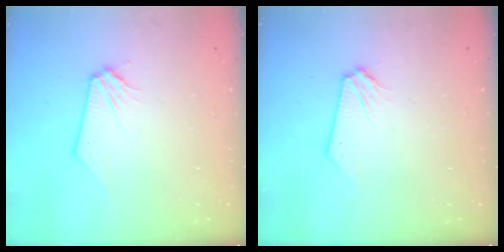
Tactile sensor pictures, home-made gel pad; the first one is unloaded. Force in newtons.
{"total": 0.0}